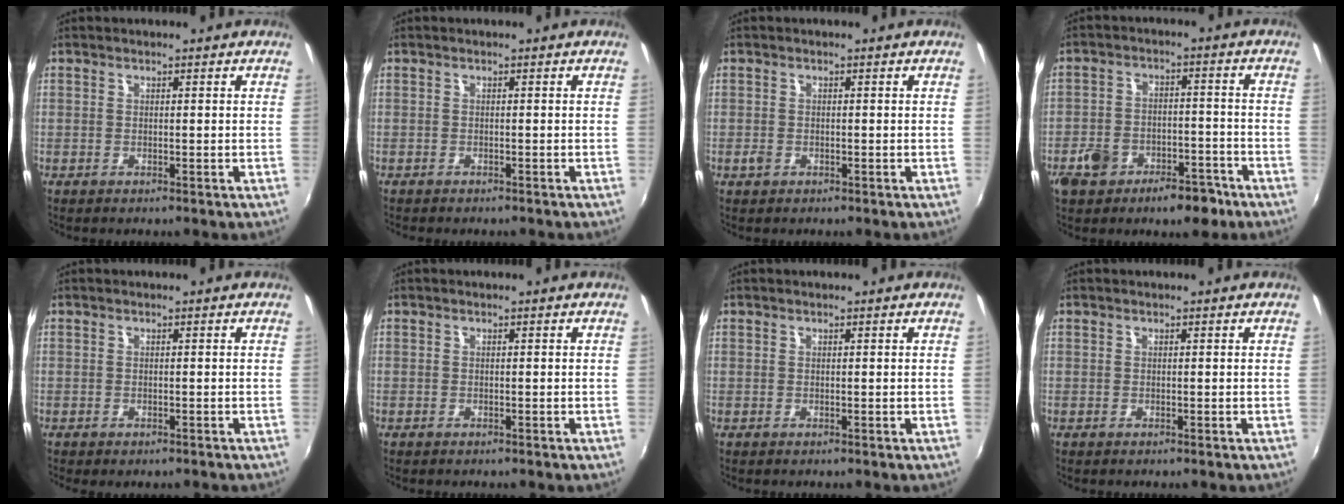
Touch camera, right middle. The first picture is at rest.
{"total": 1.1, "force": [-1.0, 0.3, 0.3], "torque": [-0.009, -0.005, -0.015]}
{"total": 1.2, "force": [-0.7, 0.9, 0.5], "torque": [-0.010, -0.002, -0.014]}
{"total": 10.1, "force": [-6.6, 5.3, 5.5], "torque": [-0.110, 0.013, -0.096]}
{"total": 1.2, "force": [-0.9, 0.6, 0.5], "torque": [-0.011, -0.006, -0.013]}
{"total": 0.0}
{"total": 0.0}
{"total": 0.0}